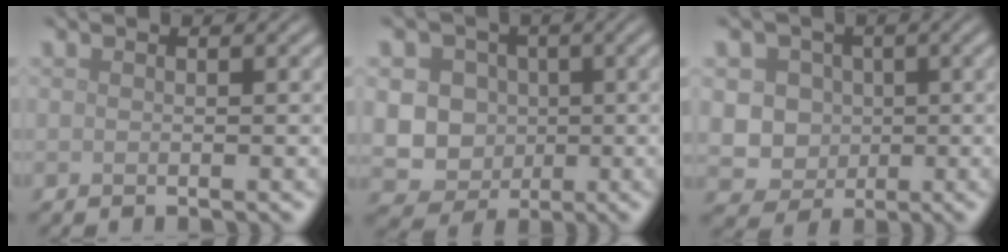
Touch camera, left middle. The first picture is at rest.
{"total": 9.7, "force": [0.6, 9.0, 3.6], "torque": [-0.067, 0.023, -0.006]}
{"total": 5.4, "force": [0.8, 4.9, 2.1], "torque": [-0.026, 0.014, 0.008]}